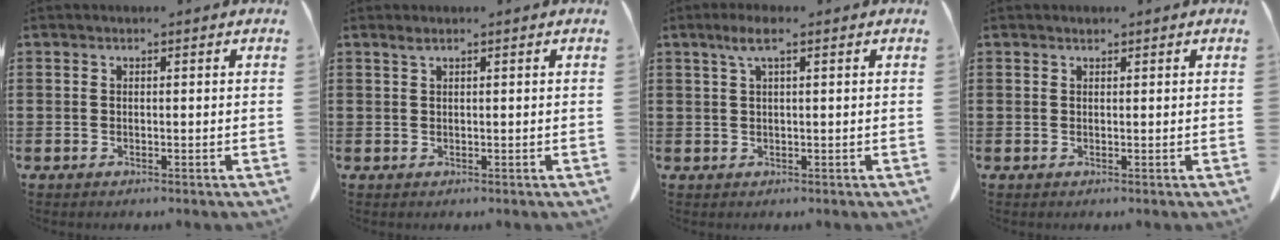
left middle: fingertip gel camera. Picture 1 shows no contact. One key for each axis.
{"total": 0.9, "fx": 0.6, "fy": 0.1, "fz": 0.7, "tx": -0.016, "ty": 0.001, "tz": 0.011}
{"total": 2.9, "fx": 1.3, "fy": 0.4, "fz": 2.6, "tx": -0.054, "ty": 0.004, "tz": 0.021}
{"total": 0.6, "fx": 0.5, "fy": 0.2, "fz": 0.2, "tx": -0.005, "ty": 0.002, "tz": 0.009}